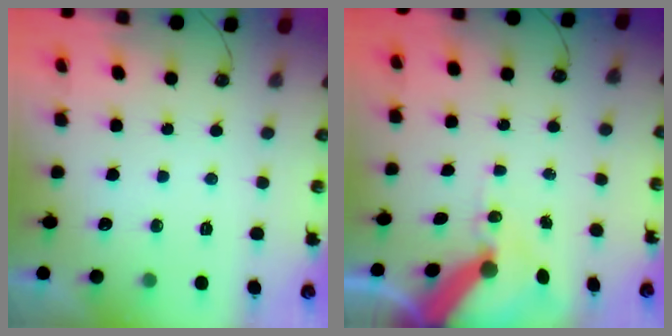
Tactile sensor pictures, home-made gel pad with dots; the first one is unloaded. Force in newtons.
{"total": 10.3, "press": 10.2, "slide": 1.5}